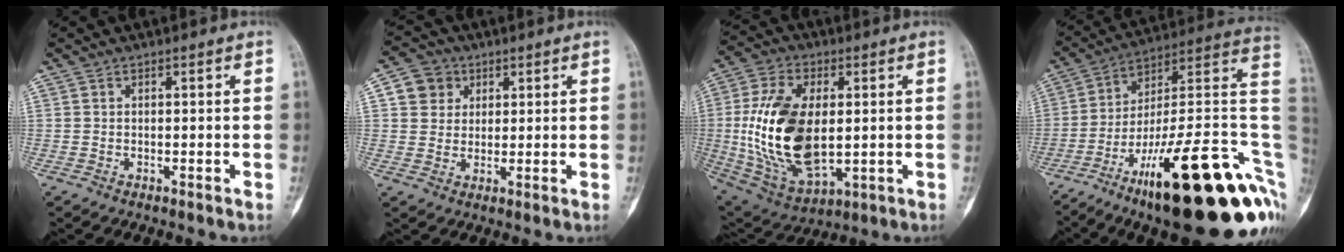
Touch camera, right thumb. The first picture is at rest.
{"total": 6.1, "force": [2.2, 5.5, 1.7], "torque": [0.001, -0.002, 0.035]}
{"total": 20.7, "force": [0.5, 11.4, 17.3], "torque": [-0.338, -0.010, 0.024]}
{"total": 32.6, "force": [-12.5, 9.3, 28.6], "torque": [-0.317, 0.079, -0.189]}